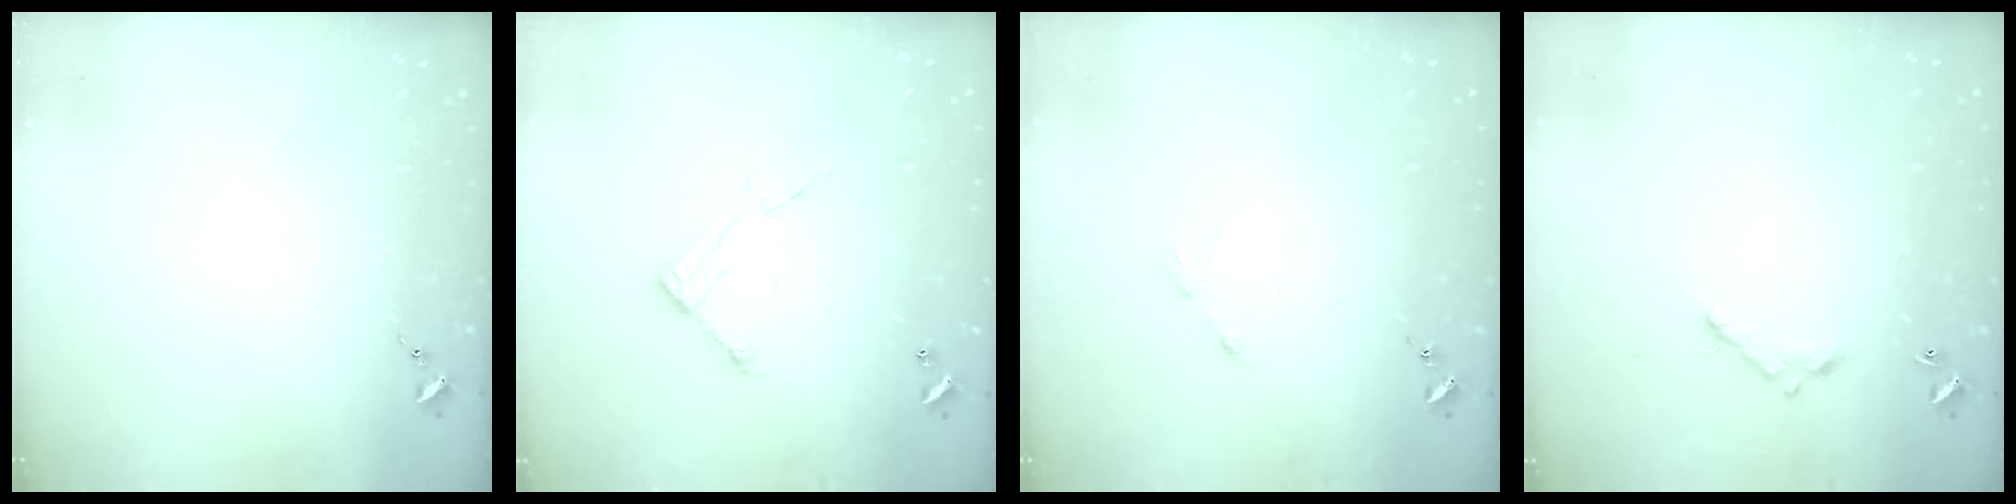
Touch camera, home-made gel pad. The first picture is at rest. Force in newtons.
{"total": 8.7, "press": 8.7, "slide": 0.4}
{"total": 2.5, "press": 2.4, "slide": 0.4}
{"total": 6.2, "press": 6.2, "slide": 0.4}